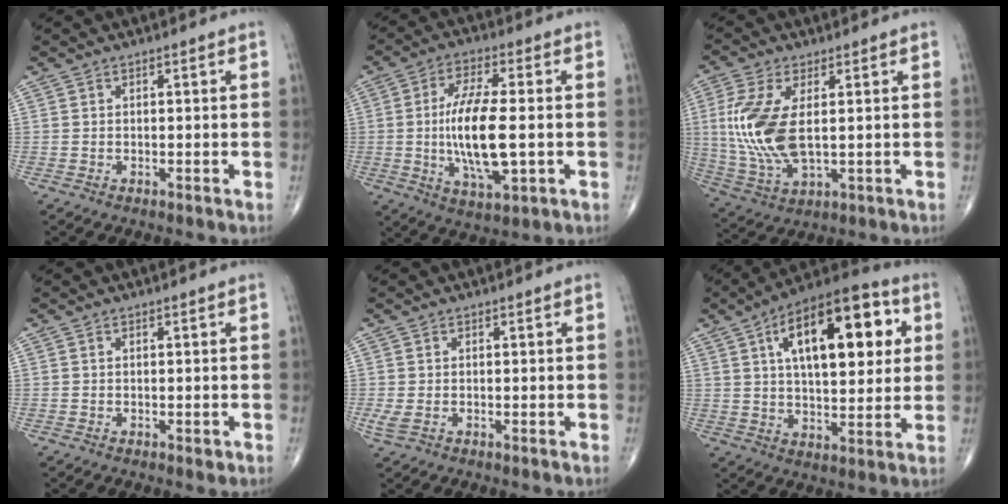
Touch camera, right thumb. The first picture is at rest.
{"total": 13.9, "force": [-1.0, 4.6, 13.0], "torque": [-0.247, -0.004, -0.015]}
{"total": 13.5, "force": [1.4, 6.3, 11.8], "torque": [-0.271, -0.011, 0.037]}
{"total": 0.8, "force": [-0.2, 0.4, 0.6], "torque": [-0.003, -0.001, -0.001]}
{"total": 1.7, "force": [-0.2, 0.9, 1.5], "torque": [-0.045, 0.000, 0.000]}
{"total": 21.8, "force": [6.5, 10.0, 18.3], "torque": [-0.250, 0.004, 0.091]}